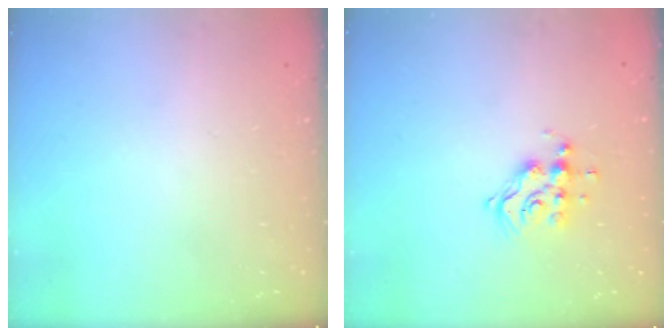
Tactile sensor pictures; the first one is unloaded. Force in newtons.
{"total": 9.9, "press": 9.9, "slide": 0.9}